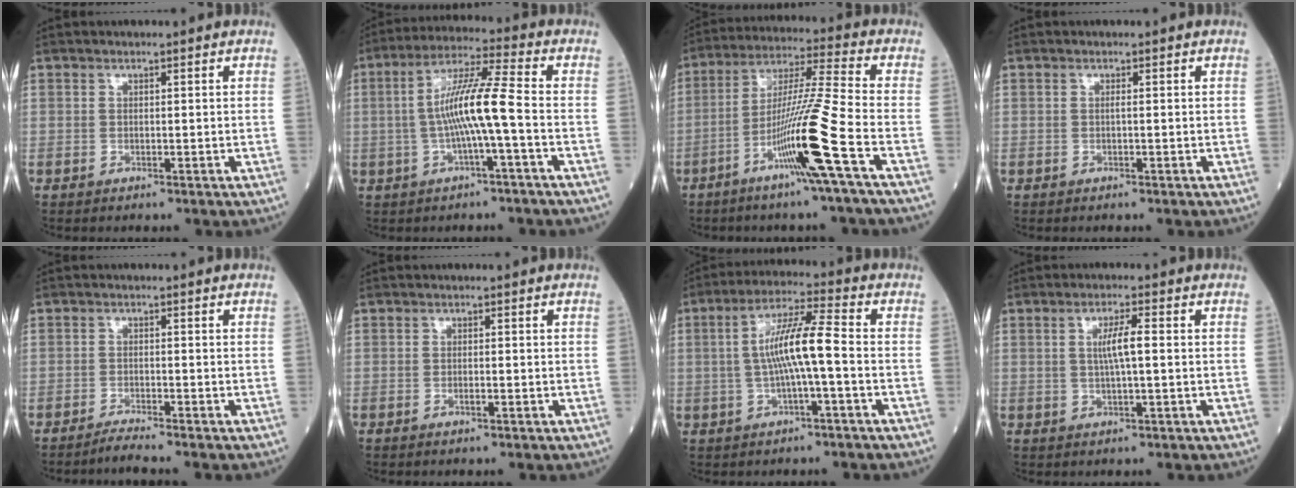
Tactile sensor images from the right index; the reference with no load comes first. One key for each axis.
{"total": 9.3, "fx": -1.3, "fy": -0.2, "fz": 9.2, "tx": -0.174, "ty": 0.016, "tz": -0.029}
{"total": 13.9, "fx": -5.8, "fy": -2.3, "fz": 12.4, "tx": -0.231, "ty": -0.011, "tz": -0.112}
{"total": 0.0}
{"total": 2.6, "fx": -2.3, "fy": -0.7, "fz": 0.7, "tx": -0.019, "ty": -0.007, "tz": -0.044}
{"total": 1.2, "fx": -0.5, "fy": 0.1, "fz": 1.1, "tx": -0.022, "ty": 0.000, "tz": -0.008}
{"total": 8.7, "fx": -0.7, "fy": 0.4, "fz": 8.6, "tx": -0.161, "ty": 0.015, "tz": -0.017}
{"total": 3.9, "fx": 0.4, "fy": 0.1, "fz": 3.9, "tx": -0.072, "ty": 0.001, "tz": 0.007}